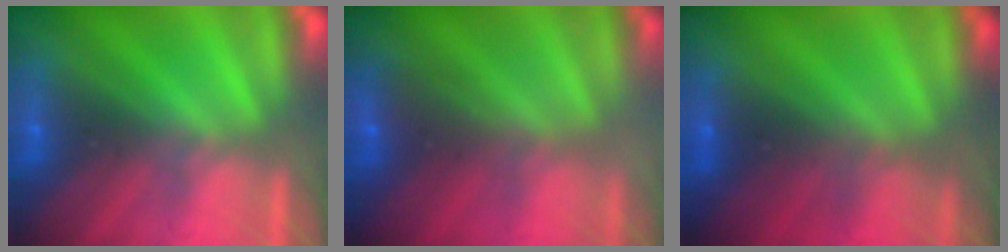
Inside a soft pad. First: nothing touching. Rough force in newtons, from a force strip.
{"total": 2.0}
{"total": 2.6}